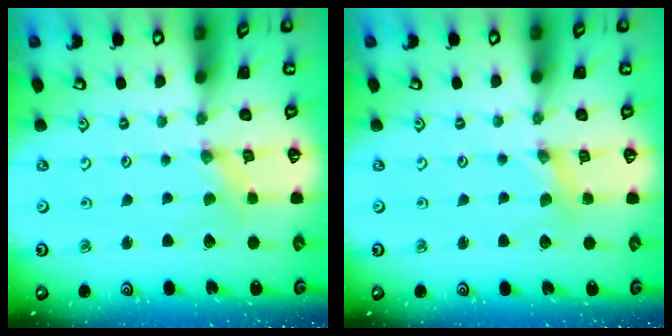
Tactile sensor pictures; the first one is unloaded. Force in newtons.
{"total": 2.9, "press": 2.9, "slide": 0.3}